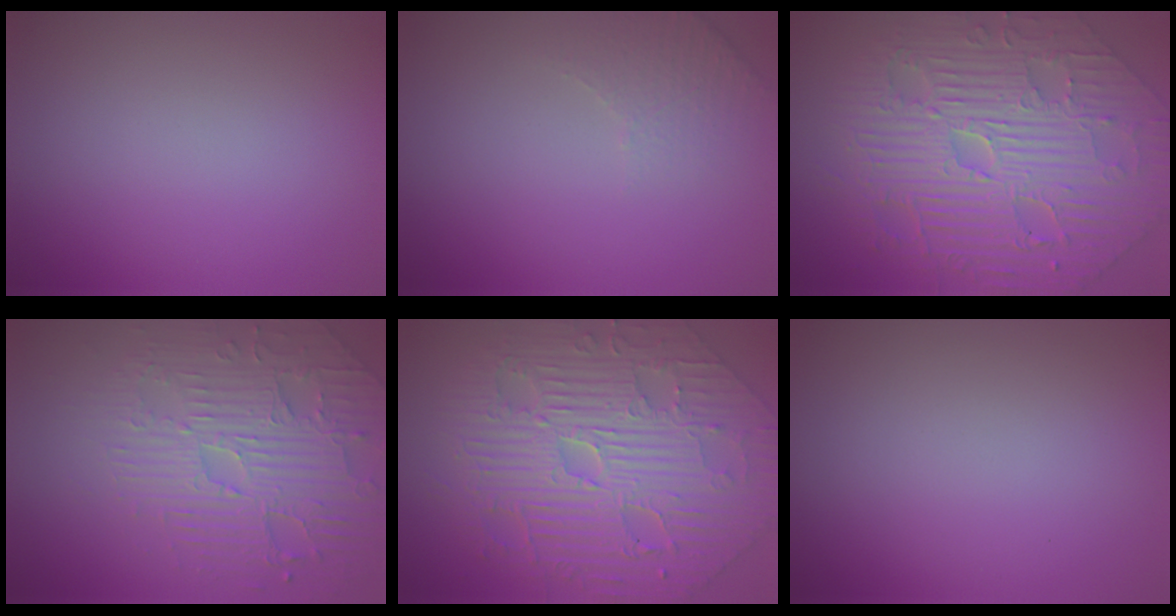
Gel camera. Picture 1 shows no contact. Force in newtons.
{"total": 2.1, "press": 2.0, "slide": 0.5}
{"total": 9.4, "press": 7.1, "slide": 6.3}
{"total": 4.7, "press": 4.4, "slide": 1.6}
{"total": 9.4, "press": 7.1, "slide": 6.3}
{"total": 0.0}